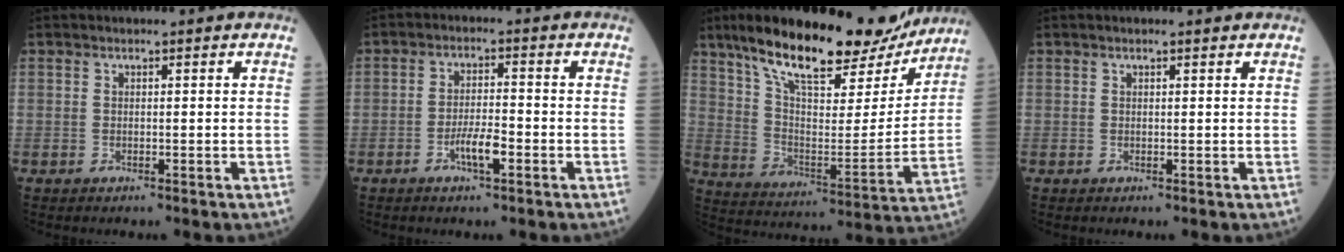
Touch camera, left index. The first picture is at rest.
{"total": 4.2, "force": [-2.2, 0.8, 3.6], "torque": [-0.070, -0.002, -0.041]}
{"total": 23.9, "force": [18.9, 6.9, 12.9], "torque": [-0.207, 0.002, 0.288]}
{"total": 0.7, "force": [0.5, -0.1, 0.5], "torque": [-0.010, 0.003, 0.009]}